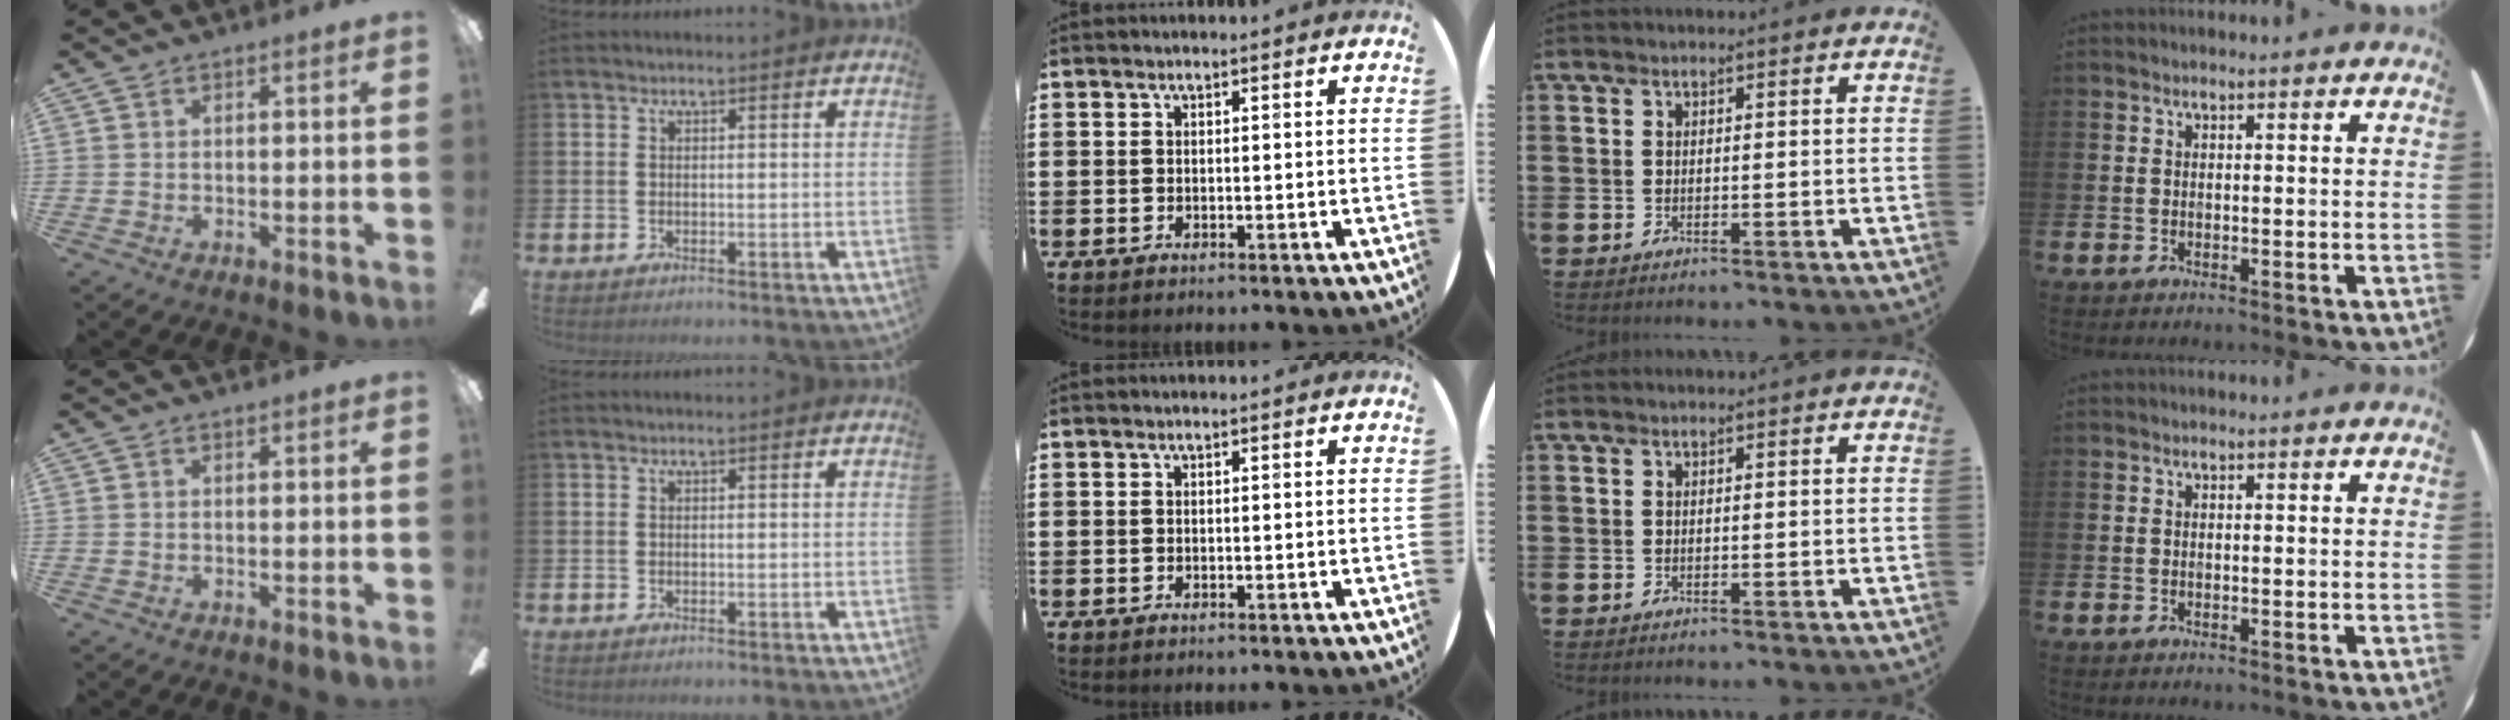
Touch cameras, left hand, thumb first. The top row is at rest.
{}